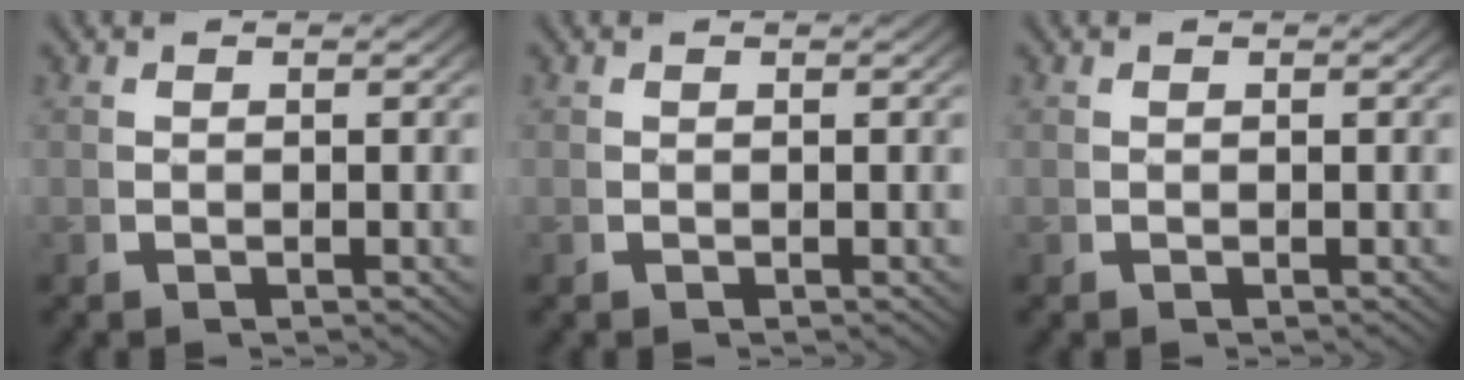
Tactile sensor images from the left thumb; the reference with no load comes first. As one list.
[{"total": 0.0}, {"total": 0.0}]